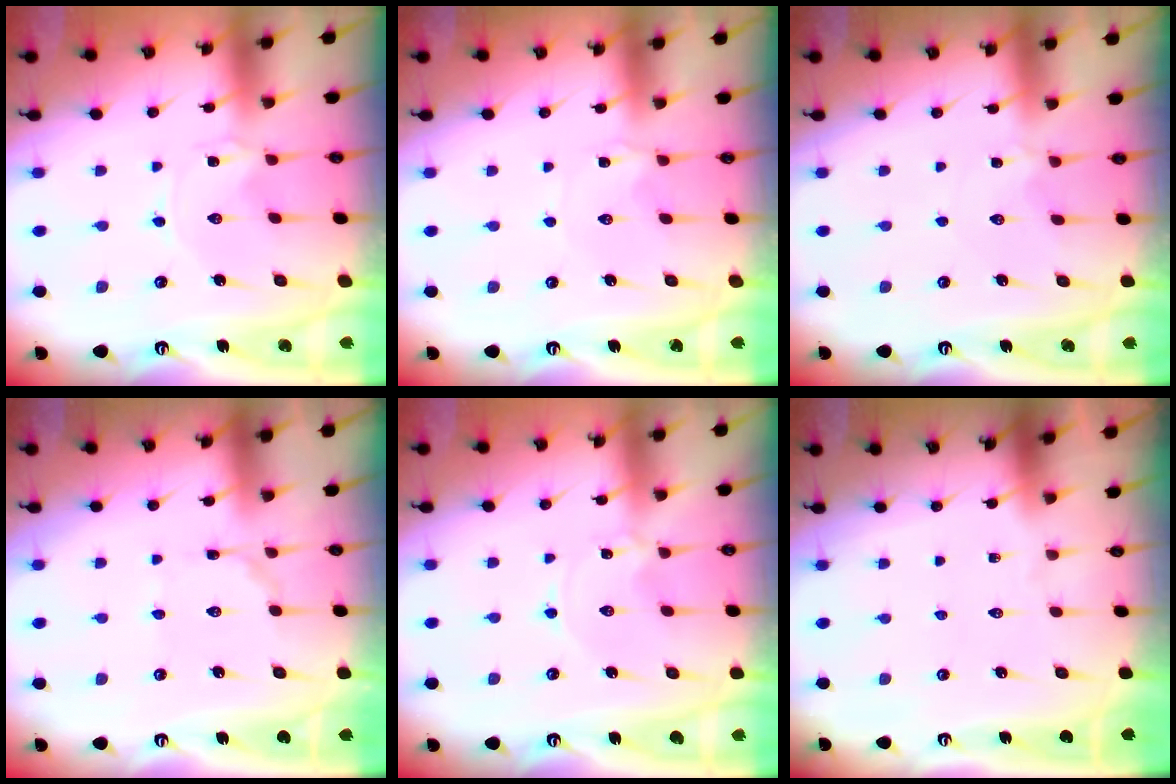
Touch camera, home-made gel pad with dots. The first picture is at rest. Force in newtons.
{"total": 3.9, "press": 3.8, "slide": 0.3}
{"total": 3.5, "press": 3.4, "slide": 0.5}
{"total": 2.6, "press": 2.6, "slide": 0.2}
{"total": 0.0}
{"total": 0.0}